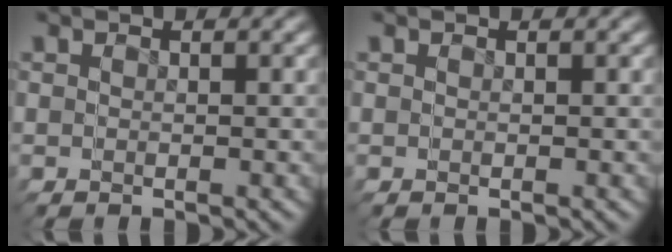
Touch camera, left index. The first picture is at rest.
{"total": 0.0}